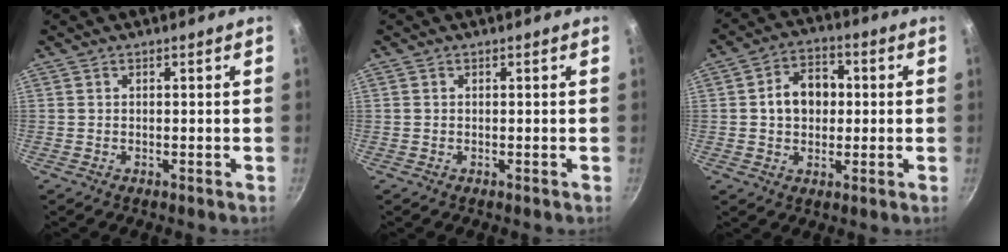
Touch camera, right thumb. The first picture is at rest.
{"total": 0.0}
{"total": 9.0, "force": [0.6, 6.9, 5.8], "torque": [-0.060, 0.015, 0.001]}